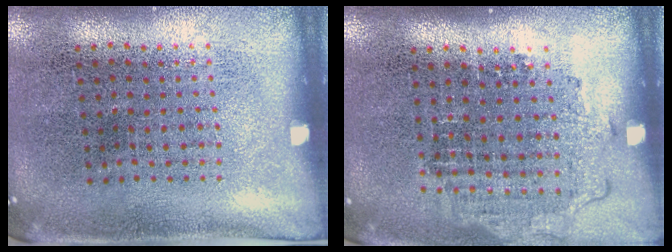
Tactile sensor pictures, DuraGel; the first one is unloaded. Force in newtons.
{"total": 1.2, "press": 1.1, "slide": 0.5}